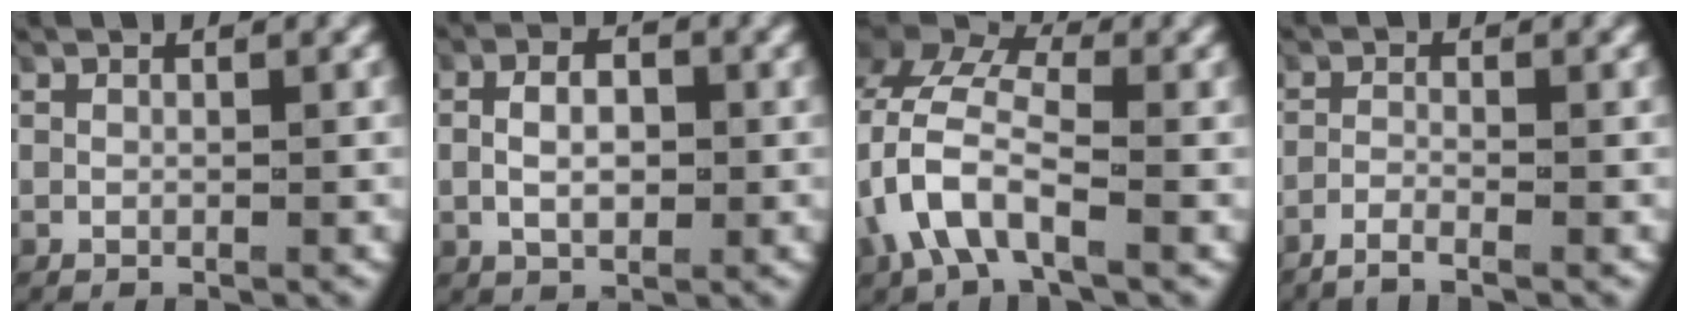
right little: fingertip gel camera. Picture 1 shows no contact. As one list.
[{"total": 3.9, "force": [0.0, 2.3, 3.1], "torque": [-0.047, -0.001, 0.002]}, {"total": 7.9, "force": [0.7, 5.3, 5.8], "torque": [-0.133, -0.005, 0.008]}, {"total": 2.8, "force": [-2.4, 0.4, 1.2], "torque": [-0.030, -0.005, -0.043]}]